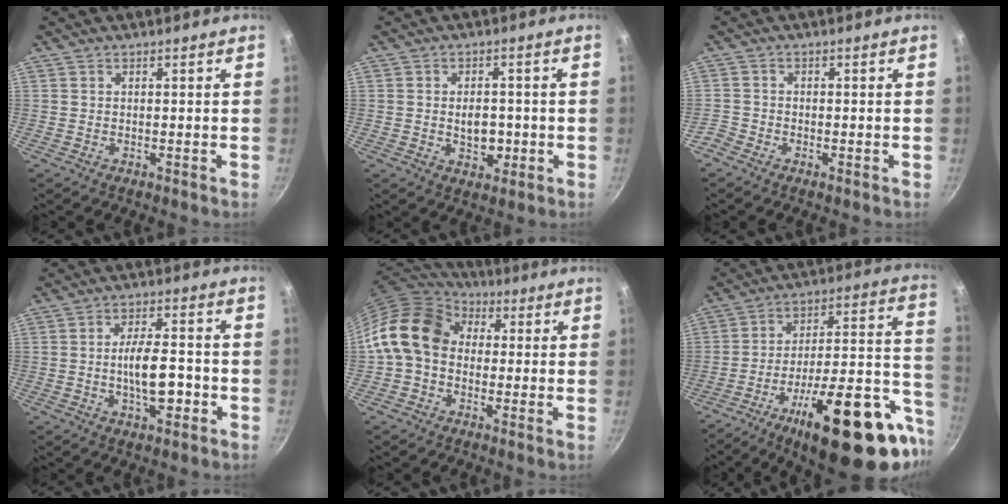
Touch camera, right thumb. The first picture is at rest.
{"total": 5.7, "force": [-0.7, 4.0, 4.0], "torque": [-0.039, 0.003, -0.008]}
{"total": 2.2, "force": [-1.7, 1.3, 0.7], "torque": [-0.021, 0.012, -0.039]}
{"total": 8.9, "force": [-2.2, 3.8, 7.7], "torque": [-0.111, 0.023, -0.037]}
{"total": 14.5, "force": [1.3, 11.3, 9.0], "torque": [-0.138, 0.029, 0.004]}
{"total": 30.5, "force": [-11.1, 10.9, 26.2], "torque": [-0.338, 0.048, -0.160]}